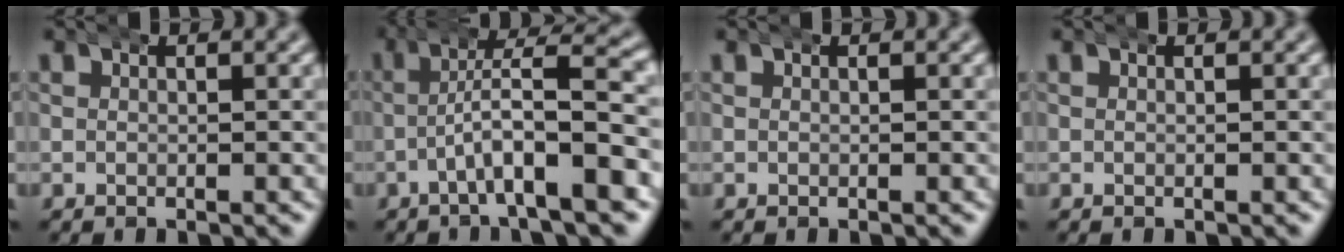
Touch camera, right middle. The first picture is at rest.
{"total": 6.3, "force": [-1.3, 1.5, 6.0], "torque": [-0.090, 0.010, -0.022]}
{"total": 0.0}
{"total": 0.0}